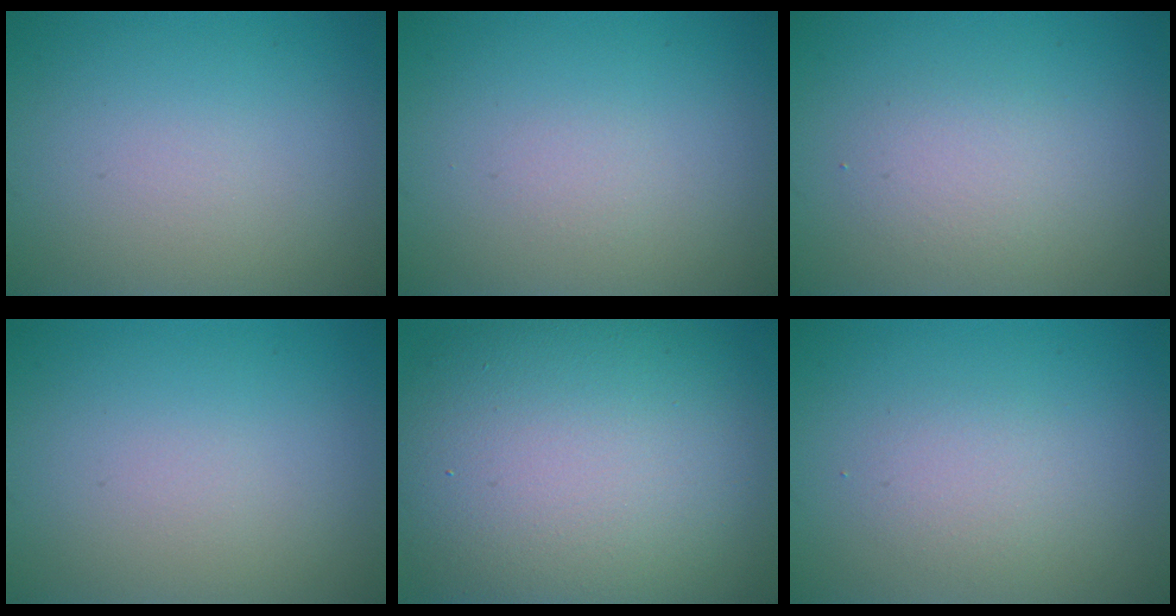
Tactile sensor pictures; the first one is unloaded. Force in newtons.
{"total": 0.5, "press": 0.5, "slide": 0.1}
{"total": 2.0, "press": 2.0, "slide": 0.2}
{"total": 0.0}
{"total": 15.8, "press": 15.8, "slide": 0.9}
{"total": 1.6, "press": 1.6, "slide": 0.2}